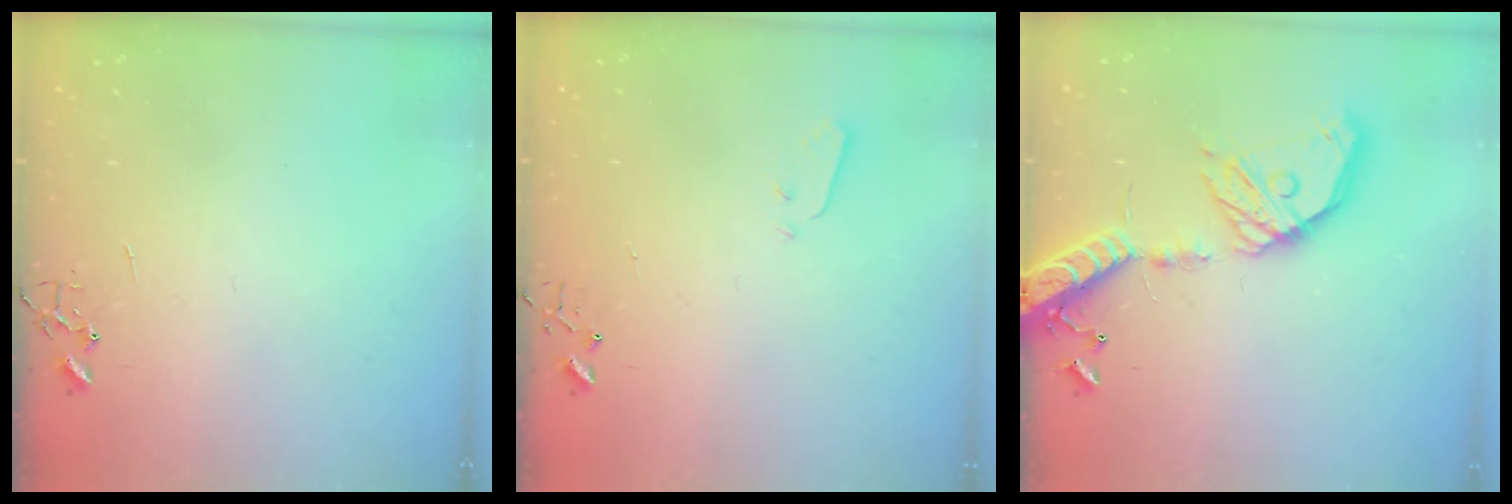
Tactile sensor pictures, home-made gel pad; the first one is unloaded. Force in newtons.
{"total": 2.9, "press": 2.9, "slide": 0.4}
{"total": 20.9, "press": 20.5, "slide": 3.9}